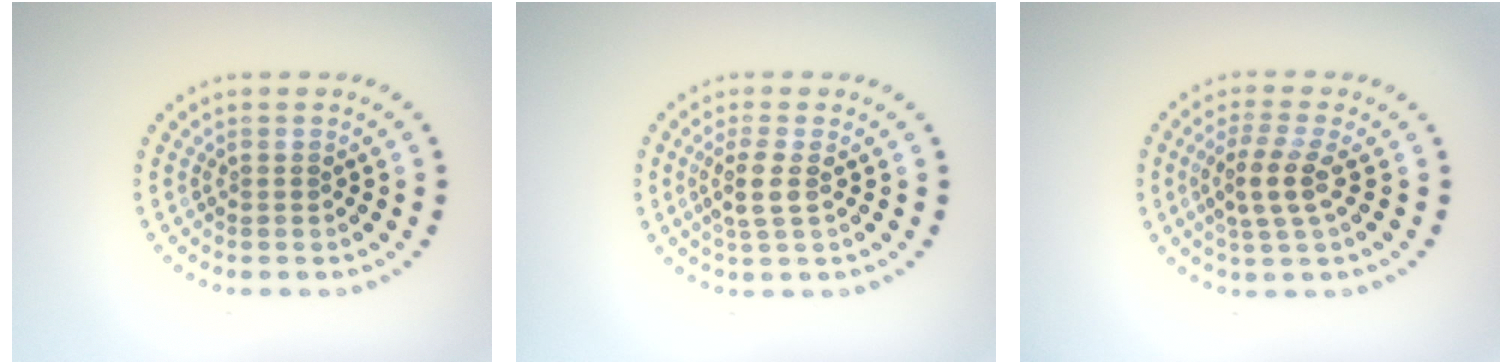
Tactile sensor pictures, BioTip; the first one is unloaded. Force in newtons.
{"total": 2.4, "press": 2.0, "slide": 1.3}
{"total": 3.0, "press": 2.6, "slide": 1.5}